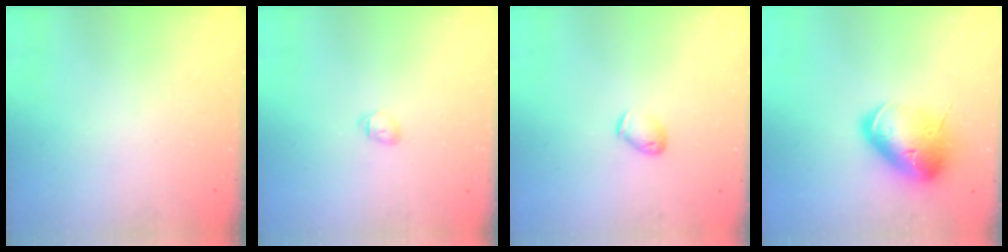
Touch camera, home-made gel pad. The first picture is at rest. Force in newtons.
{"total": 3.2, "press": 3.1, "slide": 0.8}
{"total": 5.1, "press": 5.0, "slide": 1.1}
{"total": 17.0, "press": 16.8, "slide": 2.7}